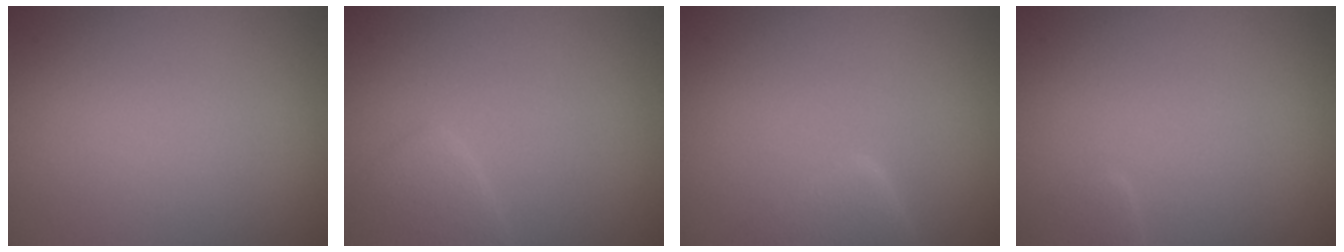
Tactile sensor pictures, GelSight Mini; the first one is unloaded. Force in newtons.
{"total": 1.6, "press": 1.6, "slide": 0.1}
{"total": 3.3, "press": 3.3, "slide": 0.4}
{"total": 0.7, "press": 0.7, "slide": 0.0}